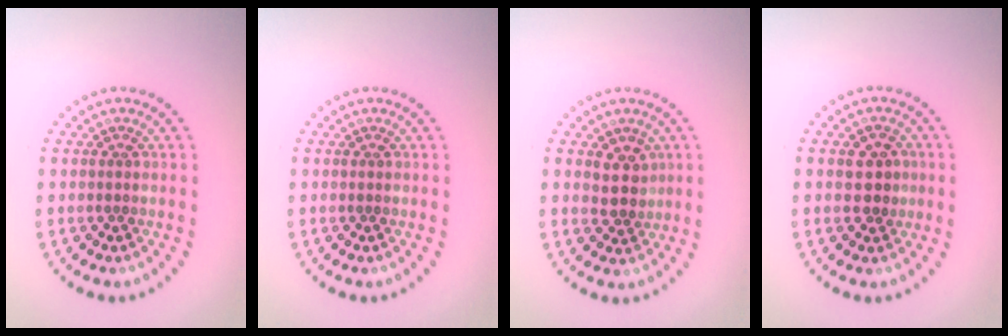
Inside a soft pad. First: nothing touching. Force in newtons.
{"total": 0.0}
{"total": 2.3, "press": 2.1, "slide": 1.1}
{"total": 2.5, "press": 2.5, "slide": 0.3}